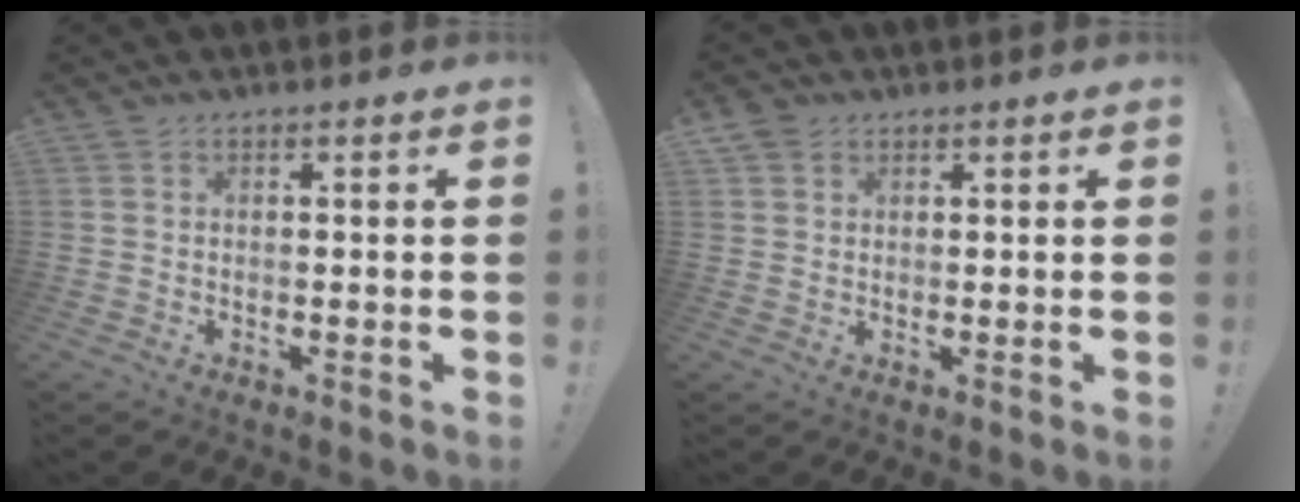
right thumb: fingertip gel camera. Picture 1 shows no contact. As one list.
[{"total": 2.8, "force": [1.8, 2.1, 0.4], "torque": [0.002, -0.008, 0.033]}]